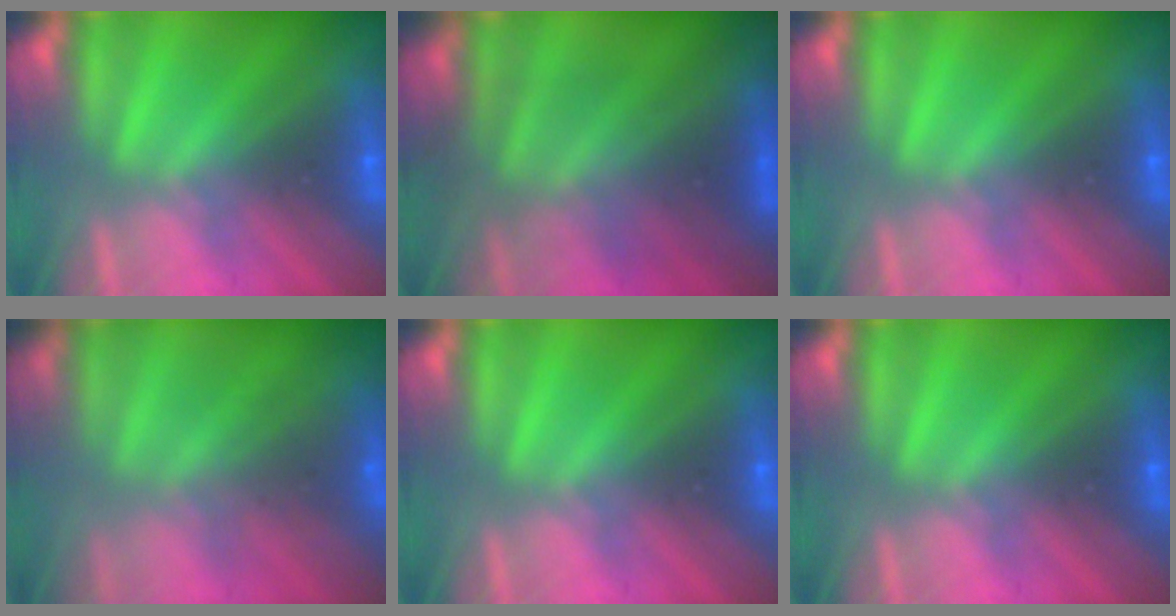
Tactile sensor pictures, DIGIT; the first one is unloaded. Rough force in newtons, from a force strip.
{"total": 4.4}
{"total": 0.0}
{"total": 5.9}
{"total": 0.0}
{"total": 0.0}